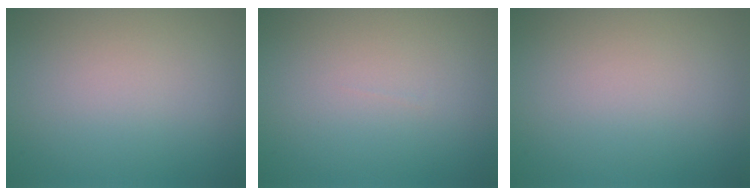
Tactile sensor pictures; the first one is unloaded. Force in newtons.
{"total": 0.0}
{"total": 0.0}